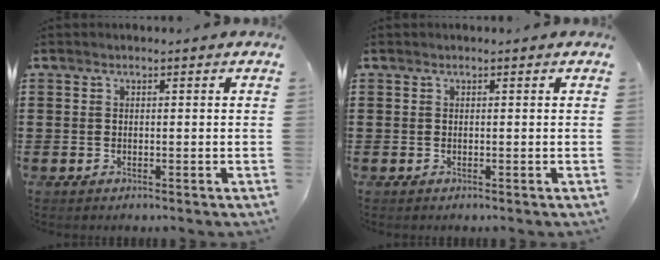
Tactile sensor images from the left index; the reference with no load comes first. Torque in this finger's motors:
{"motor_torque": [0.00, 0.00, 0.00, 0.00]}